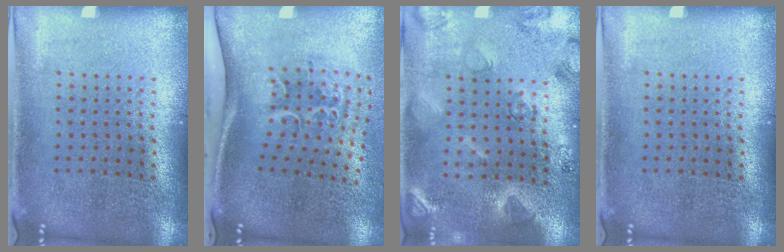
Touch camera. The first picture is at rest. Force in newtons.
{"total": 2.2, "press": 1.4, "slide": 1.7}
{"total": 2.3, "press": 2.2, "slide": 0.4}
{"total": 0.0}